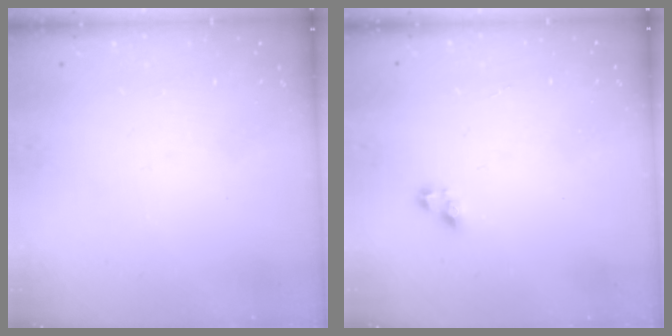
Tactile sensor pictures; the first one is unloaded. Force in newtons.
{"total": 3.2, "press": 3.2, "slide": 0.3}